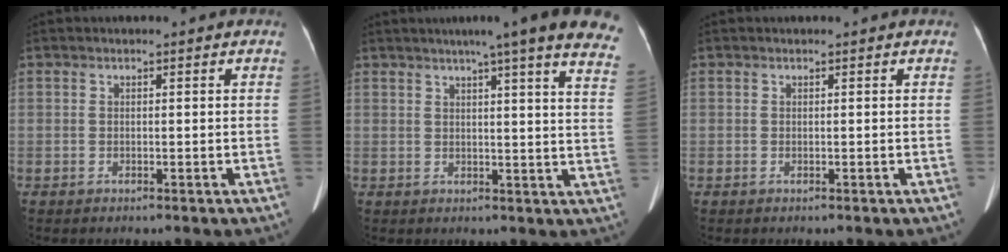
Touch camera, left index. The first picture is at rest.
{"total": 20.9, "force": [17.2, 0.0, 11.7], "torque": [-0.152, -0.028, 0.189]}
{"total": 0.0}